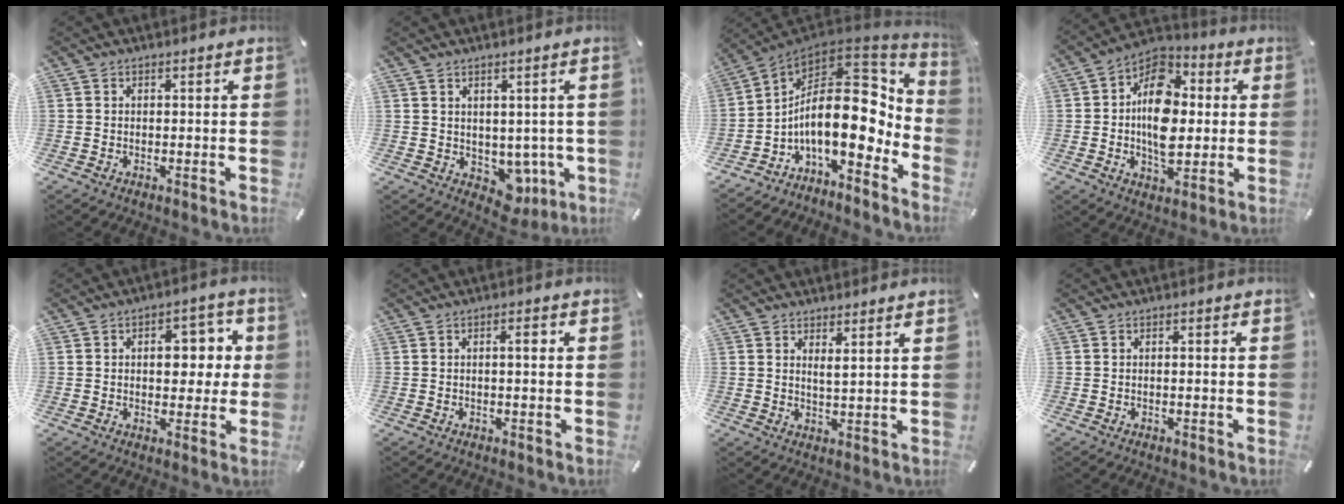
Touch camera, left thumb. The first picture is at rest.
{"total": 5.9, "force": [0.1, 5.3, 2.7], "torque": [-0.014, -0.010, 0.012]}
{"total": 22.2, "force": [1.2, 11.4, 19.0], "torque": [-0.322, -0.049, 0.021]}
{"total": 15.1, "force": [-0.3, 10.3, 11.0], "torque": [-0.192, 0.000, -0.008]}
{"total": 9.9, "force": [1.4, 6.4, 7.5], "torque": [-0.085, -0.003, 0.013]}
{"total": 2.7, "force": [0.2, 0.6, 2.6], "torque": [-0.050, 0.007, -0.001]}
{"total": 2.7, "force": [2.1, -0.3, 1.7], "torque": [-0.029, -0.012, 0.036]}
{"total": 1.0, "force": [-0.4, 0.2, 0.9], "torque": [-0.017, 0.001, -0.007]}